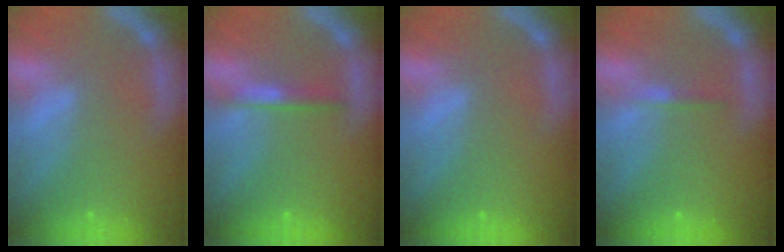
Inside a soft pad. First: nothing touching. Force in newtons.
{"total": 1.9}
{"total": 0.0}
{"total": 0.9}